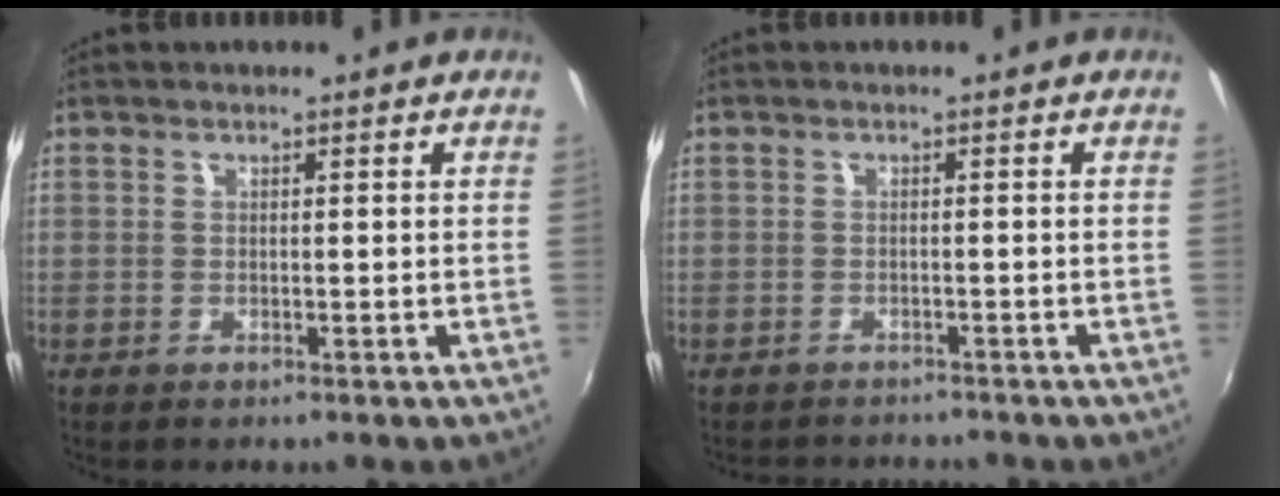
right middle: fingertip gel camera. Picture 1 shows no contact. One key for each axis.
{"total": 3.3, "fx": -3.1, "fy": 1.0, "fz": 0.3, "tx": -0.017, "ty": -0.001, "tz": -0.050}